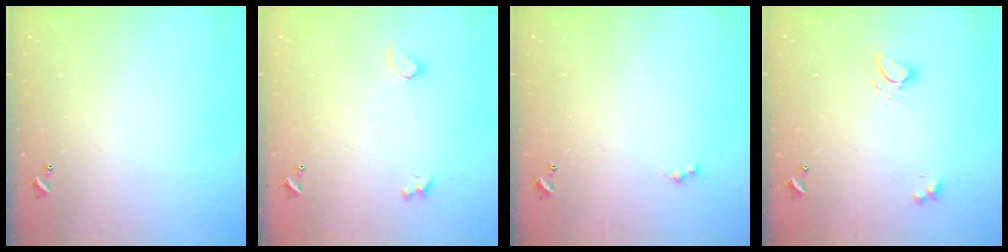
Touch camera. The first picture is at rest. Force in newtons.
{"total": 1.3, "press": 1.2, "slide": 0.4}
{"total": 0.8, "press": 0.5, "slide": 0.5}
{"total": 4.6, "press": 4.6, "slide": 0.6}